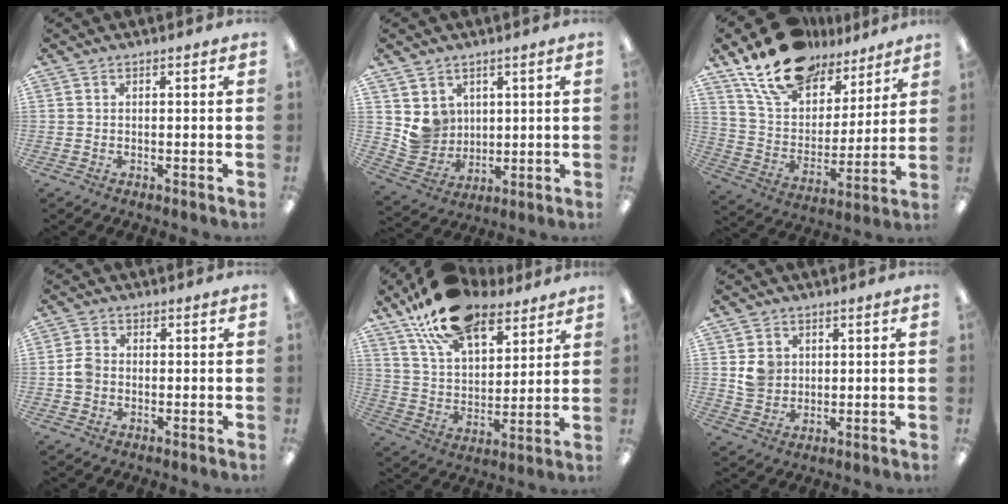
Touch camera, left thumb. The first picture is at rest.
{"total": 7.6, "force": [3.4, 6.7, 0.6], "torque": [-0.021, -0.017, 0.074]}
{"total": 18.7, "force": [13.8, 9.9, 7.7], "torque": [-0.149, -0.079, 0.251]}
{"total": 3.6, "force": [-0.4, 3.0, 1.9], "torque": [-0.033, 0.009, -0.007]}
{"total": 18.6, "force": [12.7, 9.2, 9.9], "torque": [-0.184, -0.055, 0.230]}
{"total": 5.7, "force": [1.9, 5.2, 1.7], "torque": [-0.023, 0.003, 0.034]}